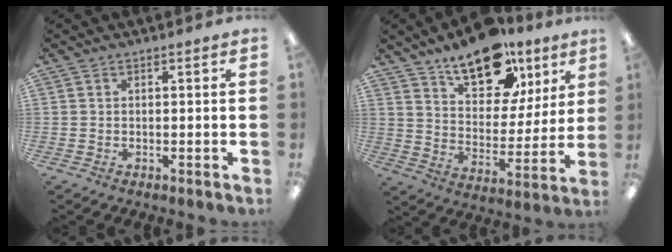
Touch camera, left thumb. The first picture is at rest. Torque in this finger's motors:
{"motor_torque": [0.65, 0.92, 1.31, -1.45, 0.21]}